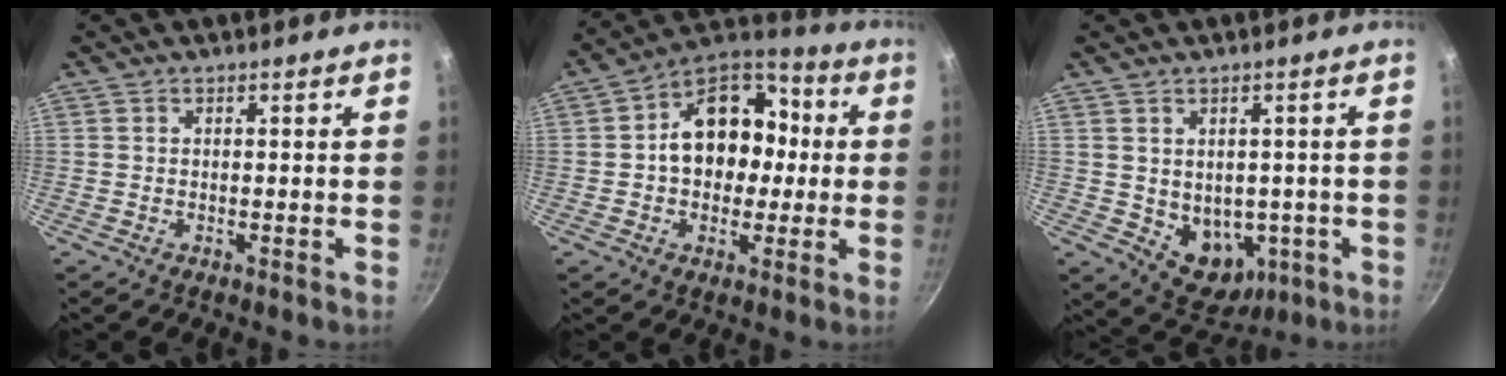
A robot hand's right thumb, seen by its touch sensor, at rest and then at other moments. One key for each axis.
{"total": 16.2, "fx": 0.7, "fy": 12.4, "fz": 10.4, "tx": -0.113, "ty": 0.038, "tz": -0.003}
{"total": 9.6, "fx": -1.4, "fy": 7.2, "fz": 6.2, "tx": -0.051, "ty": -0.008, "tz": 0.003}